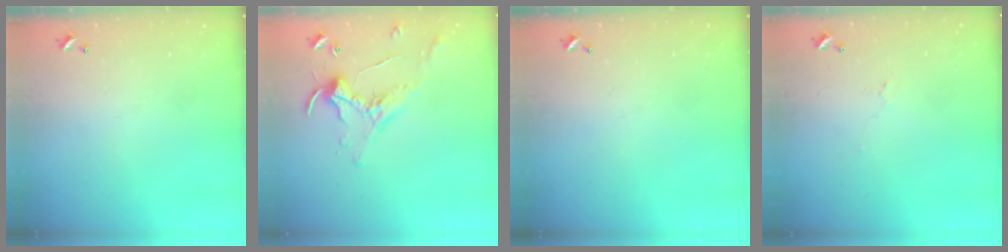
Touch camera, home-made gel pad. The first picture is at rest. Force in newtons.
{"total": 0.8, "press": 0.8, "slide": 0.2}
{"total": 0.0}
{"total": 1.9, "press": 1.8, "slide": 0.6}